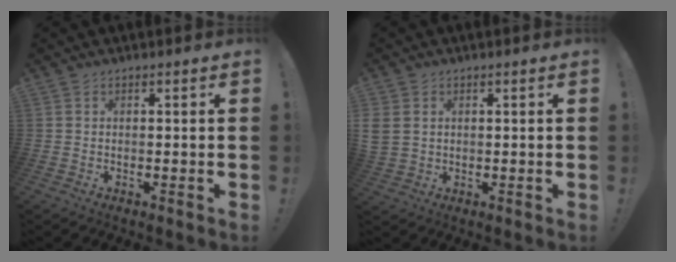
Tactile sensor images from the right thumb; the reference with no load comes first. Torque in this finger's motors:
{"motor_torque": [-0.30, 0.28, 0.80, 0.05, 0.26]}